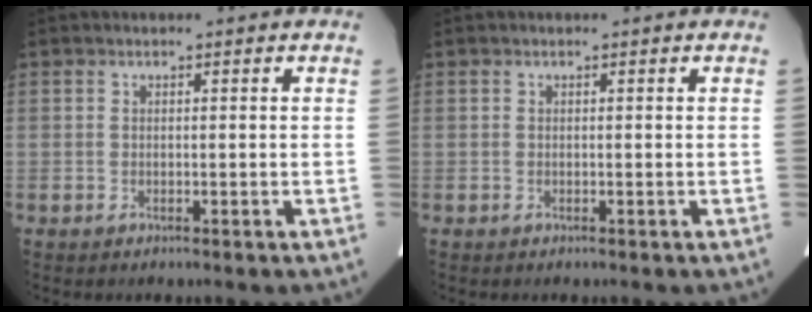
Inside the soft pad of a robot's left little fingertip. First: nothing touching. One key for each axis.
{"total": 0.0}